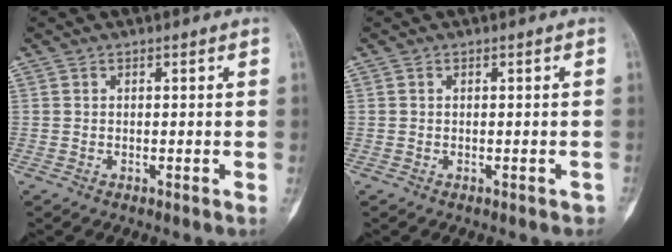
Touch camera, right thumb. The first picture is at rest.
{"total": 0.7, "force": [-0.3, 0.5, 0.3], "torque": [0.001, 0.004, -0.003]}